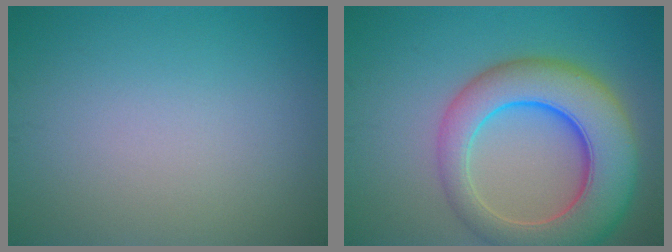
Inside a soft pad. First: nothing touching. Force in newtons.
{"total": 10.3, "press": 10.3, "slide": 0.7}